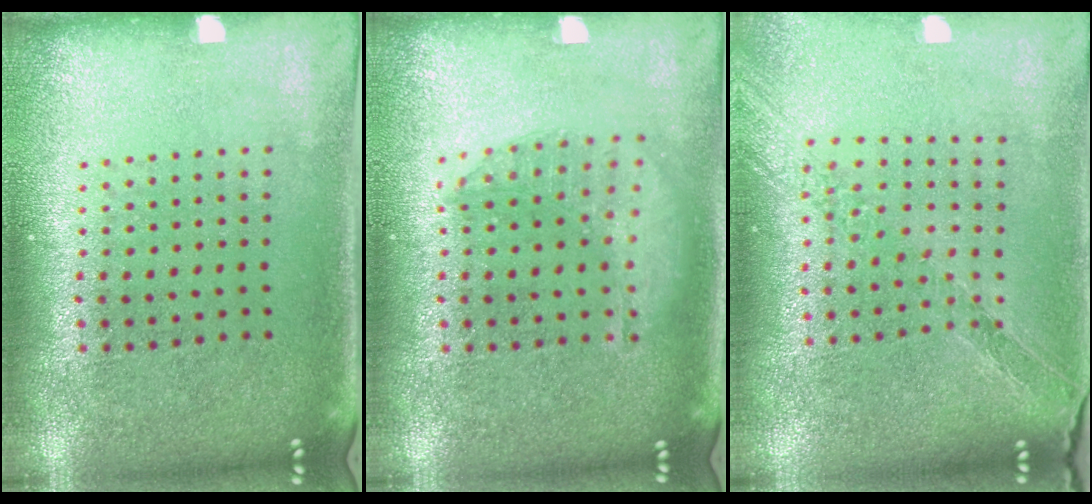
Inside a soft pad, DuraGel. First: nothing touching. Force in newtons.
{"total": 1.3, "press": 1.3, "slide": 0.4}
{"total": 1.1, "press": 1.1, "slide": 0.2}